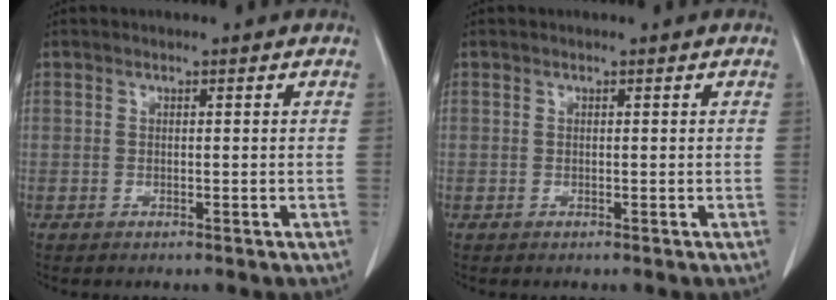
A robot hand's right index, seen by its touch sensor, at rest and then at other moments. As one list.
[{"total": 0.0}]